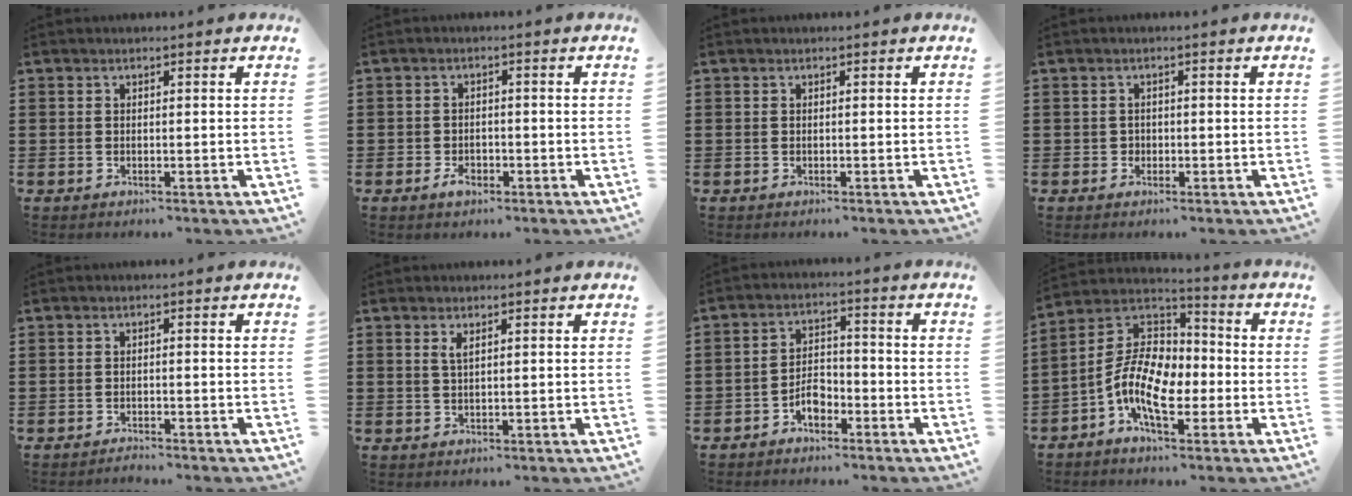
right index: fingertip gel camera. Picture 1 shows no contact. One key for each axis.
{"total": 2.0, "fx": -1.1, "fy": 1.2, "fz": 1.1, "tx": -0.023, "ty": 0.000, "tz": -0.022}
{"total": 0.0}
{"total": 1.0, "fx": -0.3, "fy": 0.9, "fz": 0.2, "tx": -0.007, "ty": 0.003, "tz": -0.007}
{"total": 1.2, "fx": -1.2, "fy": 0.0, "fz": 0.0, "tx": -0.004, "ty": 0.003, "tz": -0.024}
{"total": 1.4, "fx": 0.7, "fy": 0.4, "fz": 1.2, "tx": -0.025, "ty": 0.004, "tz": 0.011}
{"total": 4.2, "fx": -2.5, "fy": 2.3, "fz": 2.4, "tx": -0.044, "ty": 0.007, "tz": -0.047}
{"total": 11.1, "fx": -3.6, "fy": 5.8, "fz": 8.8, "tx": -0.211, "ty": -0.007, "tz": -0.077}